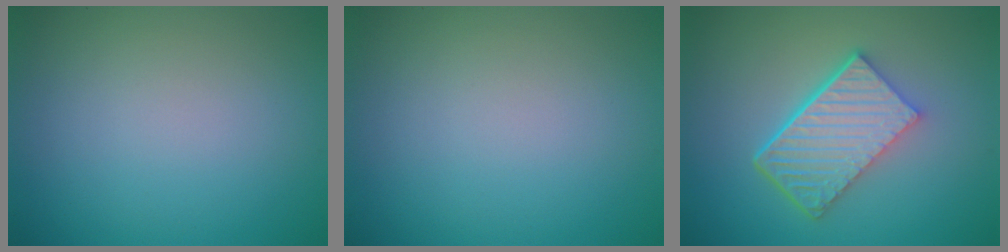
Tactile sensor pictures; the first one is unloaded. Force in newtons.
{"total": 0.0}
{"total": 6.7, "press": 4.4, "slide": 4.9}